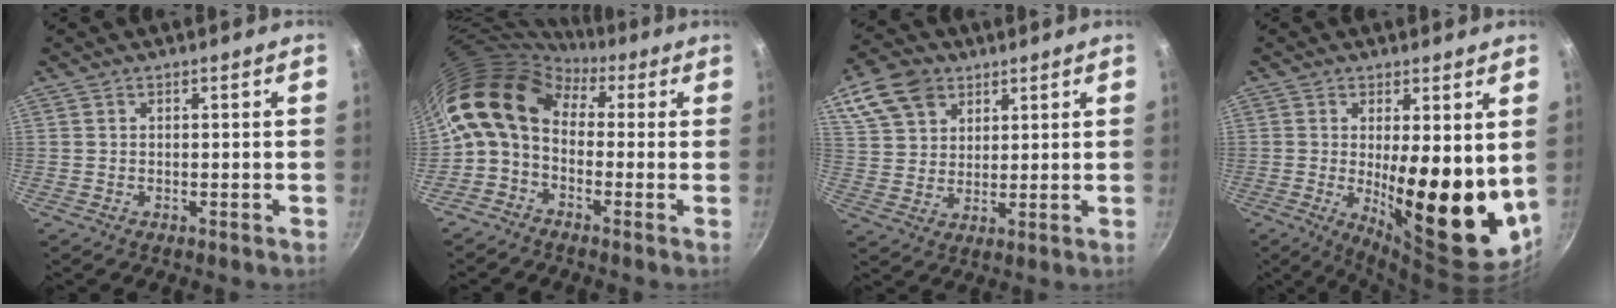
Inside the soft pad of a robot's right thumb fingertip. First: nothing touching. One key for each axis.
{"total": 12.0, "fx": 1.5, "fy": 8.4, "fz": 8.5, "tx": -0.150, "ty": 0.026, "tz": -0.001}
{"total": 11.4, "fx": 6.2, "fy": 8.1, "fz": 5.2, "tx": -0.084, "ty": -0.002, "tz": 0.115}
{"total": 16.9, "fx": 0.3, "fy": 5.4, "fz": 16.0, "tx": -0.199, "ty": -0.035, "tz": 0.018}